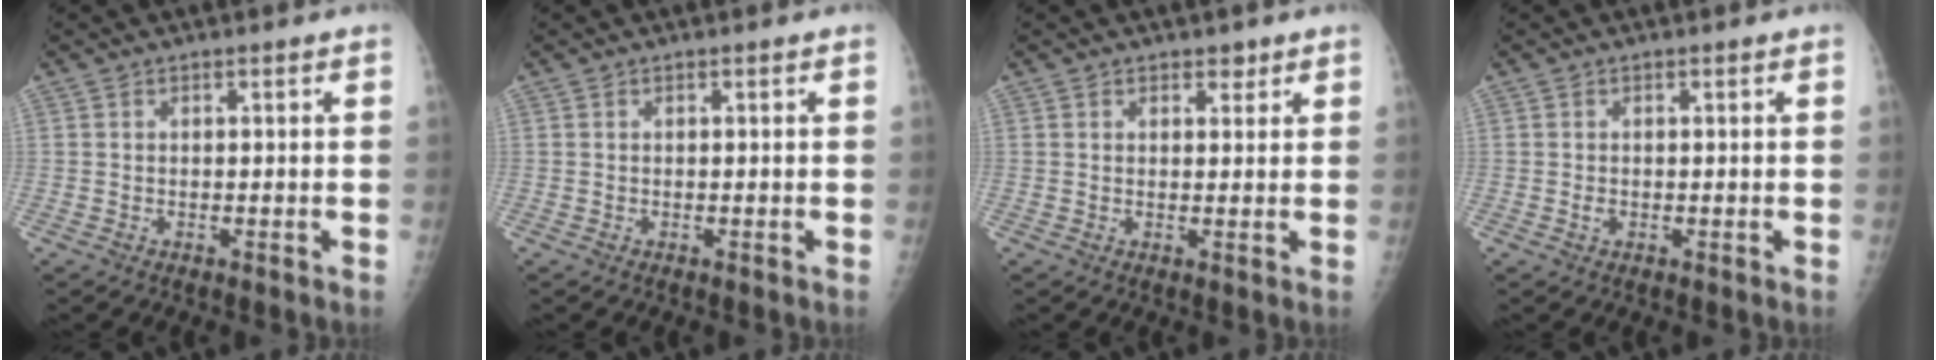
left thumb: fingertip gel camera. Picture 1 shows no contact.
{"total": 0.0}
{"total": 1.9, "force": [1.3, 1.3, 0.7], "torque": [0.007, -0.007, 0.016]}
{"total": 1.0, "force": [-0.1, 0.8, 0.6], "torque": [-0.008, 0.000, -0.001]}